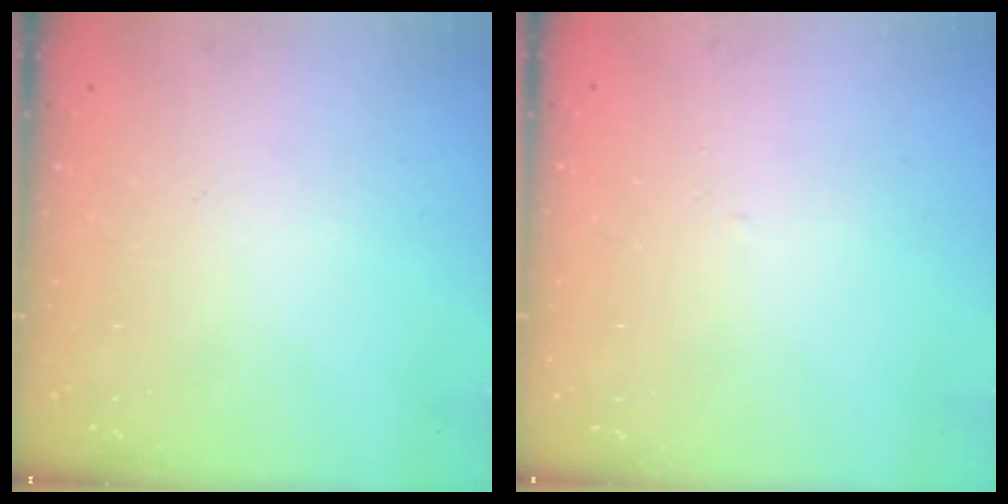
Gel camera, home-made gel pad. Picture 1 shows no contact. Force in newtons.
{"total": 1.4, "press": 1.4, "slide": 0.3}